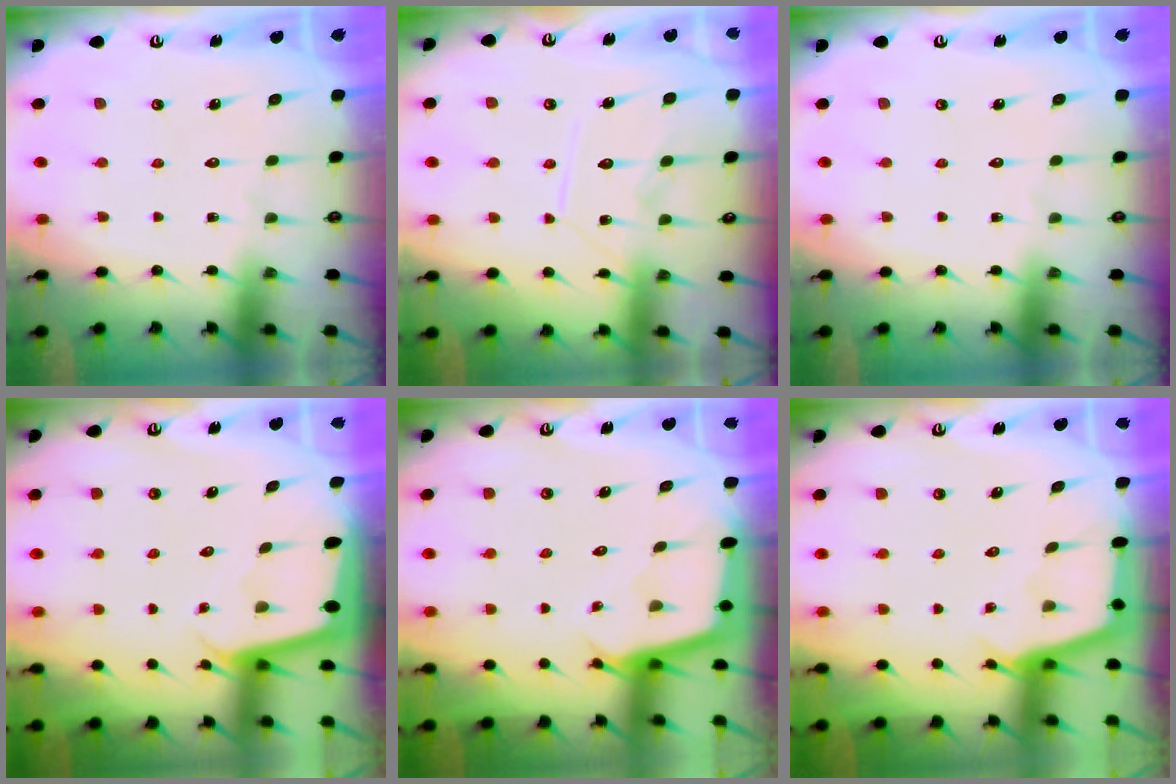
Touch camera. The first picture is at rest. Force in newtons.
{"total": 10.5, "press": 10.4, "slide": 0.9}
{"total": 0.0}
{"total": 1.9, "press": 1.9, "slide": 0.1}
{"total": 2.4, "press": 2.4, "slide": 0.1}
{"total": 2.7, "press": 2.7, "slide": 0.3}